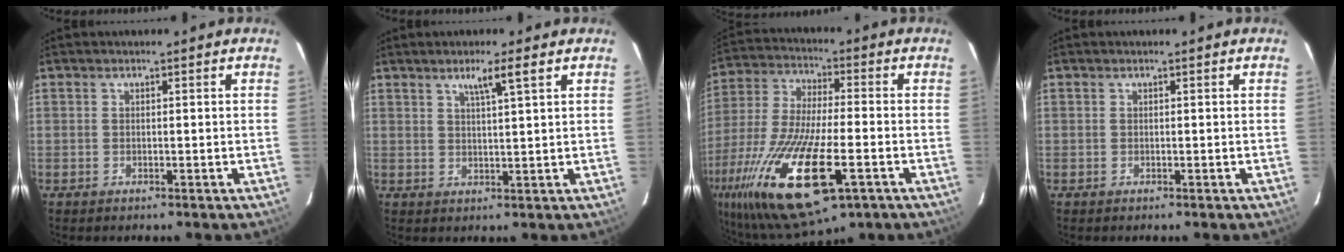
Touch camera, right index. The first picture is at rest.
{"total": 4.1, "force": [2.5, -0.3, 3.3], "torque": [-0.058, 0.000, 0.044]}
{"total": 27.0, "force": [-11.9, 8.9, 22.5], "torque": [-0.476, -0.073, -0.211]}
{"total": 0.0}